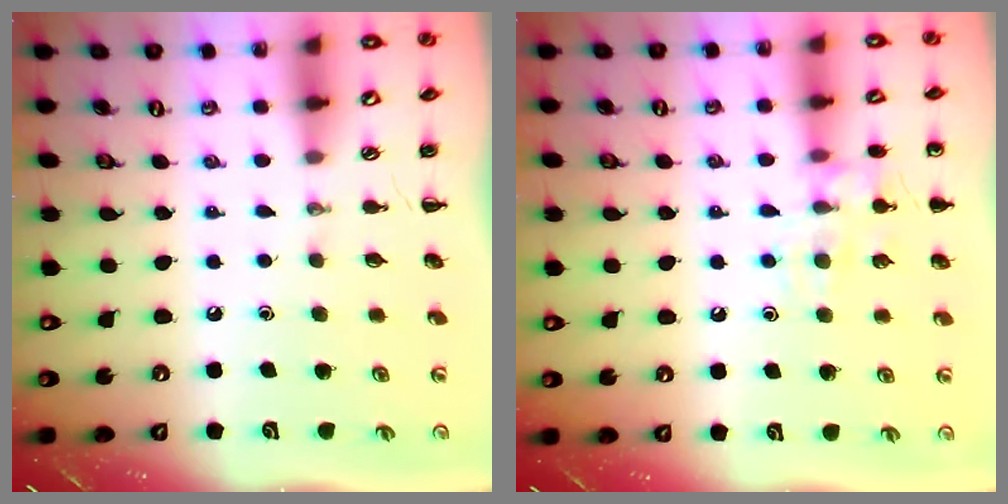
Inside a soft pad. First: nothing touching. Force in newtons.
{"total": 10.8, "press": 10.7, "slide": 1.4}